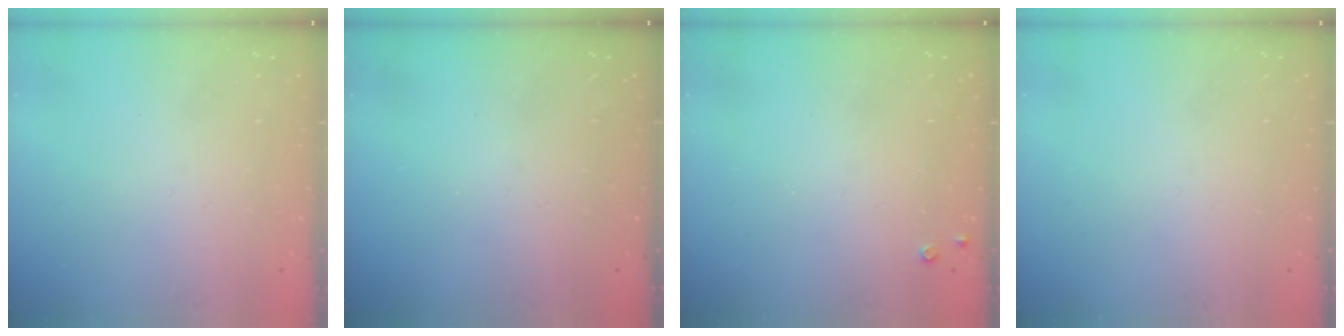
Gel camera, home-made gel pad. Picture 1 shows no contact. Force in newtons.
{"total": 0.0}
{"total": 3.5, "press": 3.5, "slide": 0.6}
{"total": 0.0}